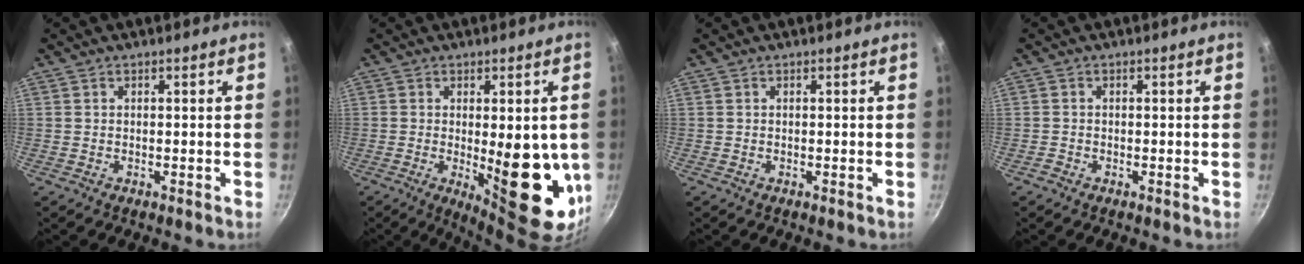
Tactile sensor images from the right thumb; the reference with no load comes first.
{"total": 16.9, "force": [-1.8, 6.4, 15.5], "torque": [-0.180, -0.029, -0.009]}
{"total": 0.0}
{"total": 0.8, "force": [-0.7, 0.5, 0.1], "torque": [-0.003, 0.003, -0.014]}